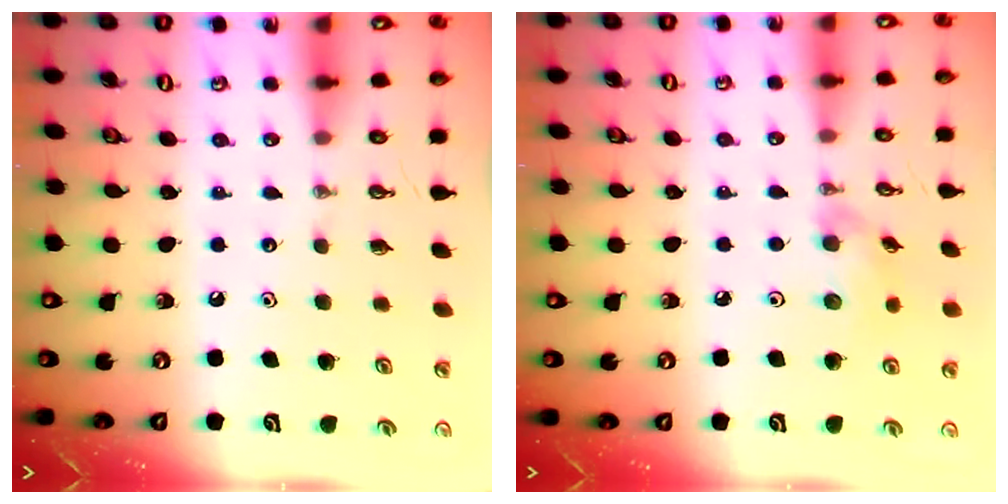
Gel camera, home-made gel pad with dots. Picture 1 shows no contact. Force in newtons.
{"total": 7.9, "press": 7.6, "slide": 2.2}